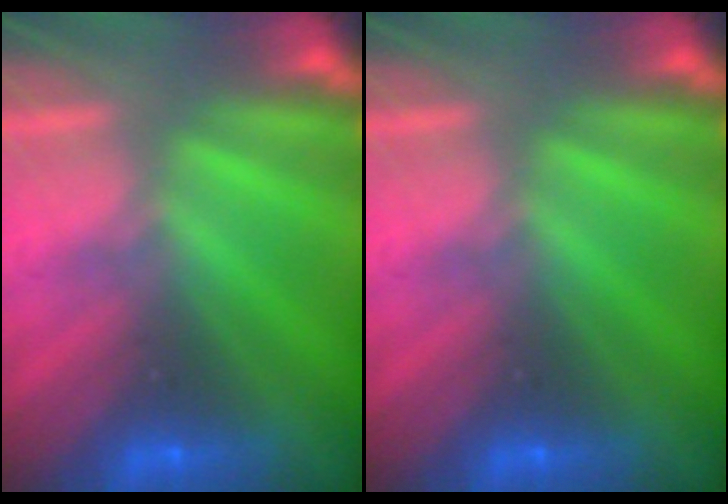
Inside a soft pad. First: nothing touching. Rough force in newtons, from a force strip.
{"total": 0.0}